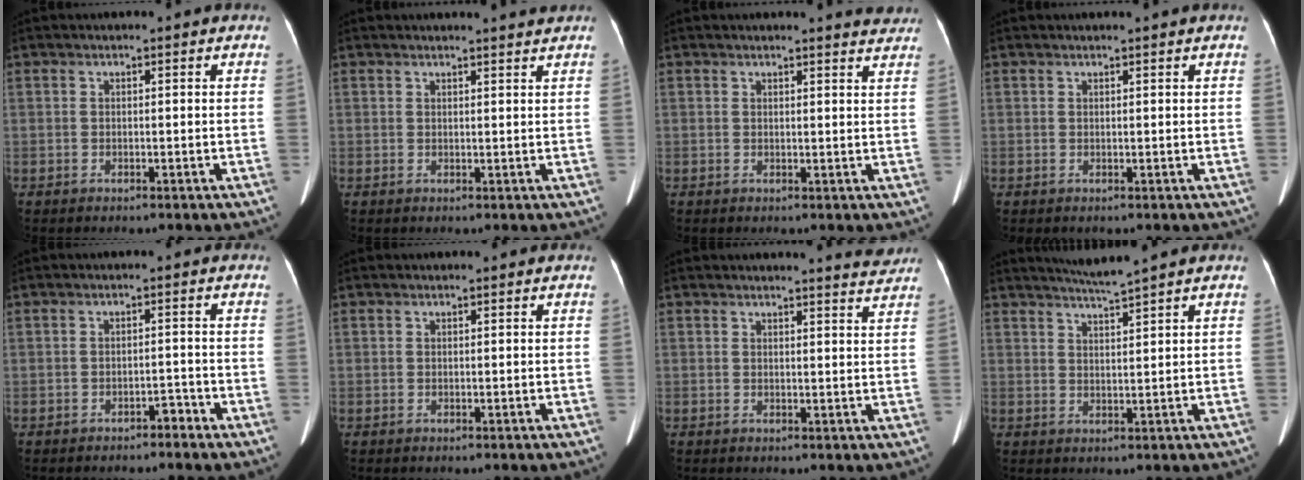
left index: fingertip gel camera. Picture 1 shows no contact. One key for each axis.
{"total": 2.5, "fx": 2.4, "fy": -0.6, "fz": 0.5, "tx": -0.010, "ty": -0.005, "tz": 0.026}
{"total": 4.0, "fx": 4.0, "fy": 0.1, "fz": 0.7, "tx": -0.010, "ty": -0.016, "tz": 0.025}
{"total": 1.5, "fx": 1.4, "fy": -0.2, "fz": 0.6, "tx": -0.011, "ty": 0.011, "tz": 0.020}
{"total": 2.0, "fx": -1.7, "fy": 0.7, "fz": 0.8, "tx": -0.012, "ty": 0.001, "tz": -0.023}
{"total": 0.0}
{"total": 3.6, "fx": 3.5, "fy": -0.5, "fz": 0.4, "tx": -0.010, "ty": -0.017, "tz": 0.028}
{"total": 3.6, "fx": 3.1, "fy": -1.5, "fz": 1.3, "tx": -0.027, "ty": -0.009, "tz": 0.064}